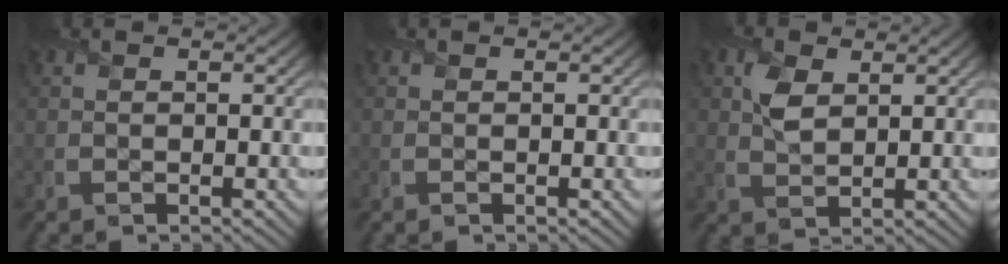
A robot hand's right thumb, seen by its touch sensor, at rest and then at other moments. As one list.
[{"total": 0.0}, {"total": 3.7, "force": [1.4, 2.1, 2.6], "torque": [-0.065, 0.004, 0.027]}]